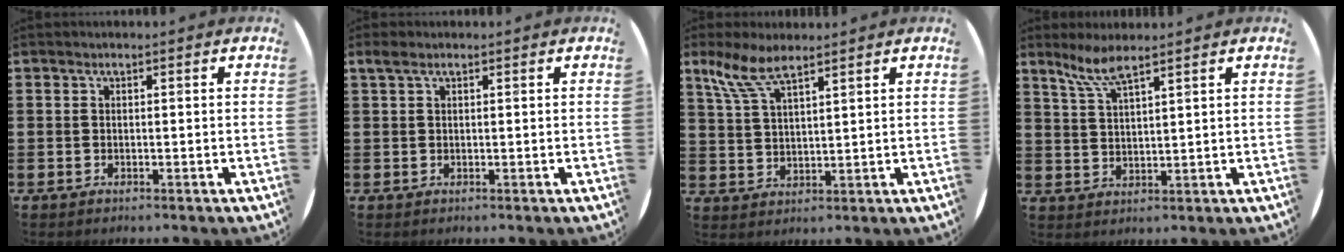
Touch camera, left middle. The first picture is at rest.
{"total": 0.9, "force": [0.7, 0.3, 0.6], "torque": [-0.011, 0.004, 0.011]}
{"total": 6.4, "force": [4.8, 1.5, 3.9], "torque": [-0.089, -0.008, 0.086]}
{"total": 4.6, "force": [3.7, 0.5, 2.7], "torque": [-0.061, 0.000, 0.065]}